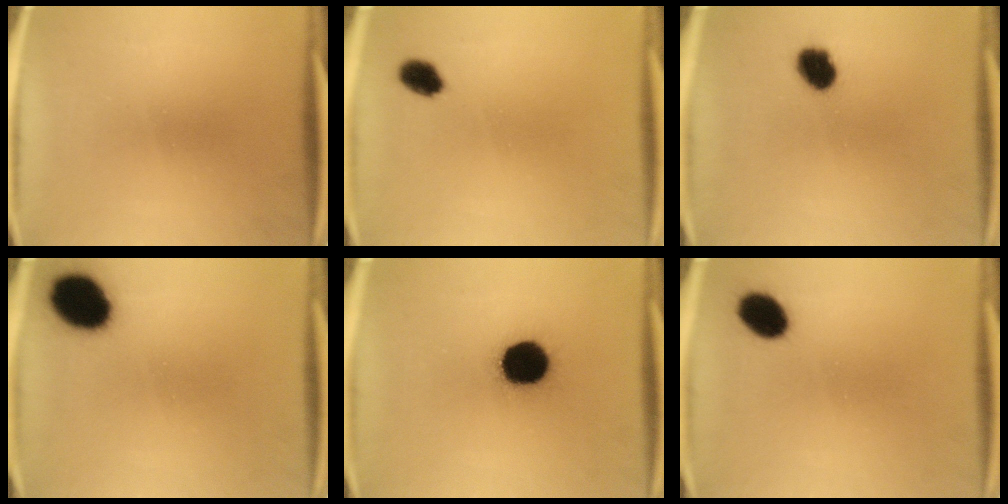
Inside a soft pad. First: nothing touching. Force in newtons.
{"total": 3.8}
{"total": 6.2}
{"total": 12.1}
{"total": 14.5}
{"total": 7.1}